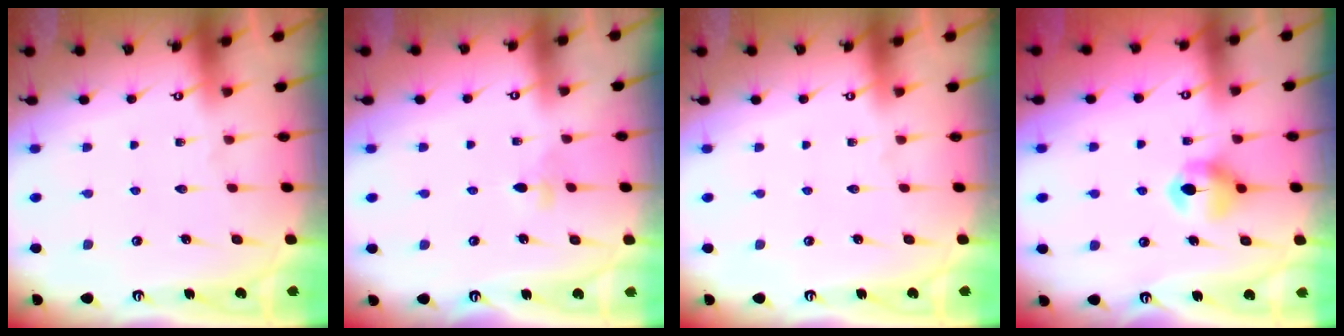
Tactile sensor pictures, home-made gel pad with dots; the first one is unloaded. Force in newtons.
{"total": 3.5, "press": 3.4, "slide": 0.8}
{"total": 0.0}
{"total": 7.1, "press": 7.1, "slide": 0.6}